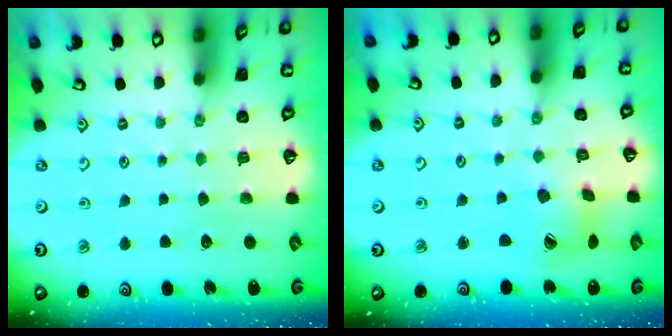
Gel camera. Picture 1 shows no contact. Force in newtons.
{"total": 9.2, "press": 9.1, "slide": 1.2}